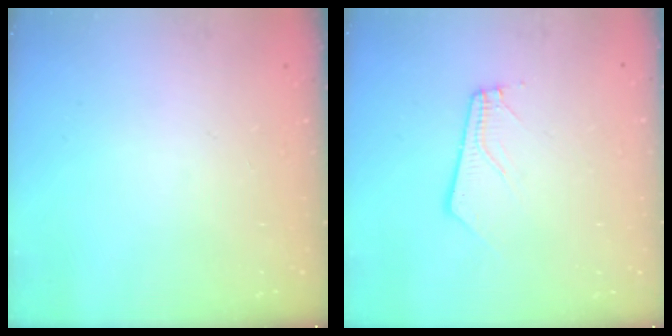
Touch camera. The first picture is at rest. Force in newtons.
{"total": 3.8, "press": 3.8, "slide": 0.3}